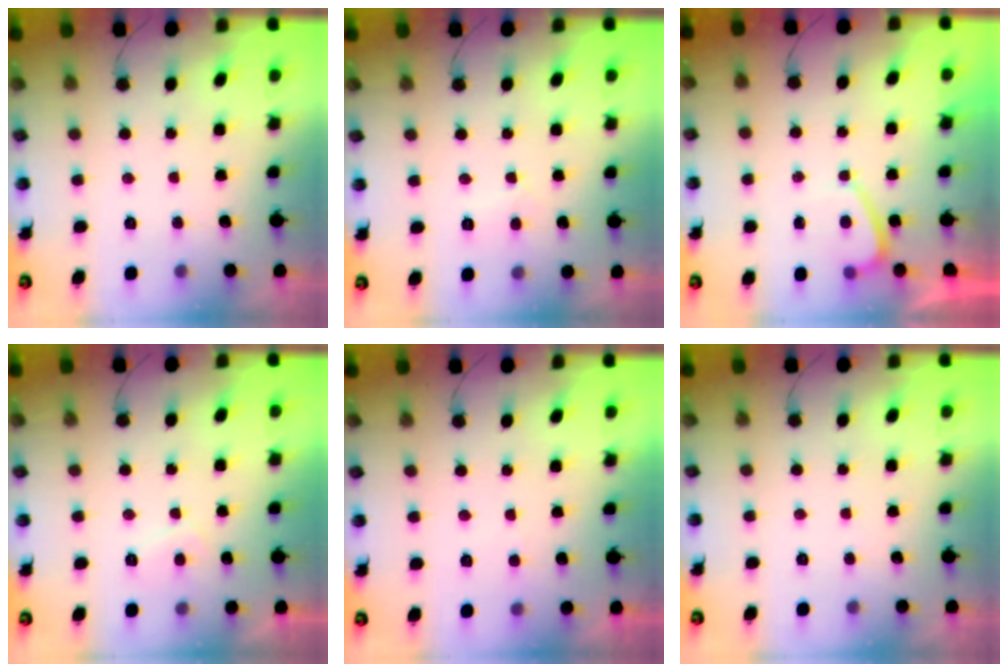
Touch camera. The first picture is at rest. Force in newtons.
{"total": 3.2, "press": 3.2, "slide": 0.4}
{"total": 1.8, "press": 1.7, "slide": 0.6}
{"total": 2.9, "press": 2.8, "slide": 0.8}
{"total": 1.3, "press": 1.2, "slide": 0.5}
{"total": 0.0}